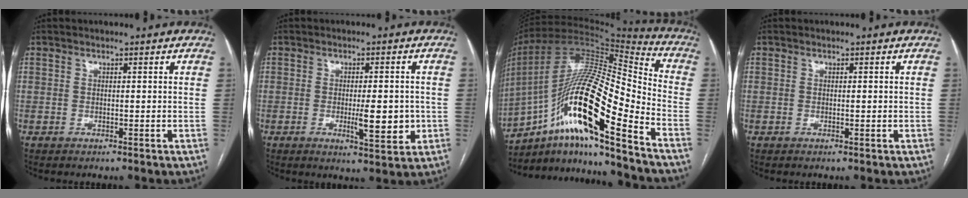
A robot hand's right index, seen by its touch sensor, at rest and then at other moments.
{"total": 6.5, "force": [-1.1, 1.6, 6.2], "torque": [-0.094, -0.008, -0.014]}
{"total": 23.4, "force": [-12.5, 3.3, 19.5], "torque": [-0.373, 0.000, -0.222]}
{"total": 0.6, "force": [-0.1, 0.2, 0.6], "torque": [-0.011, -0.001, 0.001]}